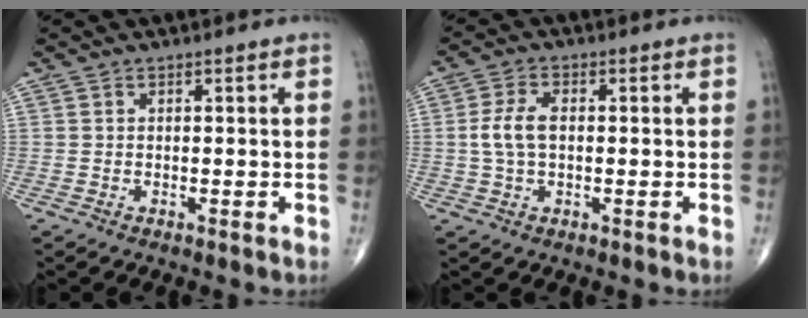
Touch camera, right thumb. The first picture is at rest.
{"total": 5.4, "force": [0.2, 2.9, 4.5], "torque": [-0.101, 0.009, 0.000]}